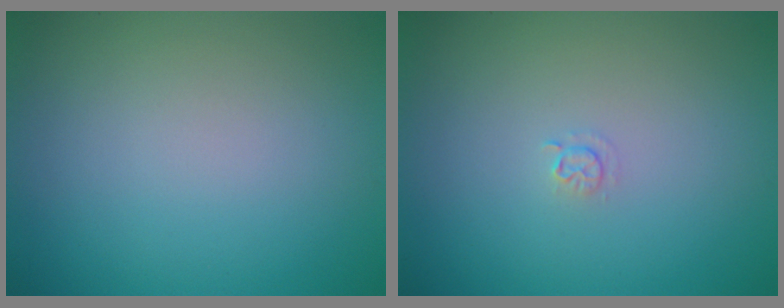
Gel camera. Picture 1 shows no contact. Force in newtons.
{"total": 0.7, "press": 0.3, "slide": 0.6}